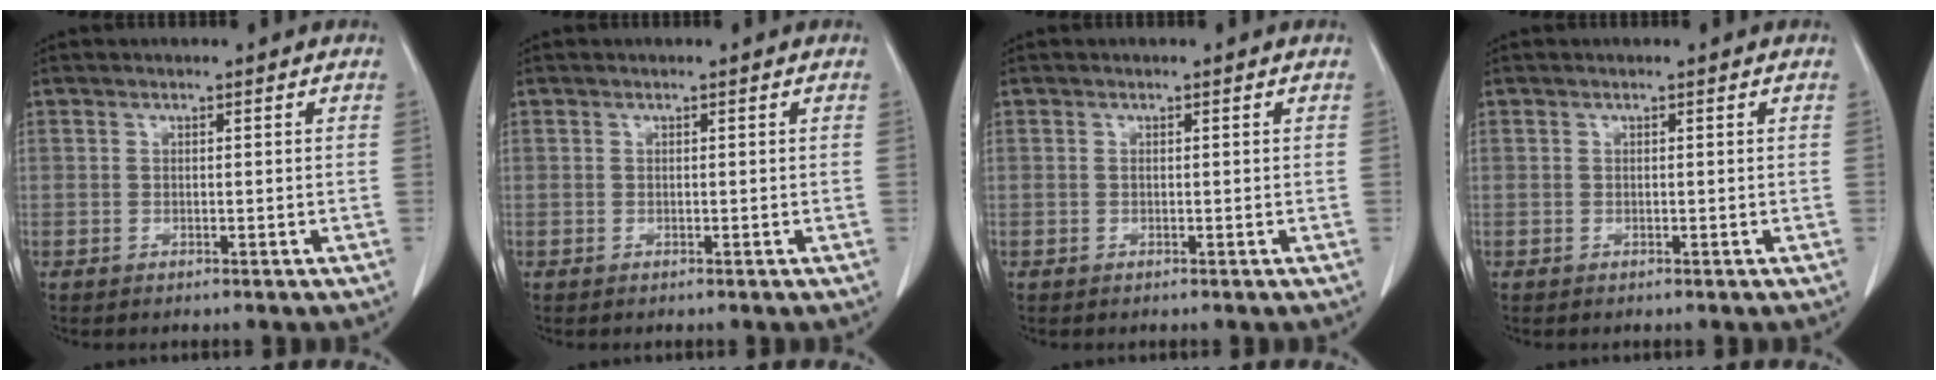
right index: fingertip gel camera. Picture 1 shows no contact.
{"total": 0.0}
{"total": 0.0}
{"total": 0.0}